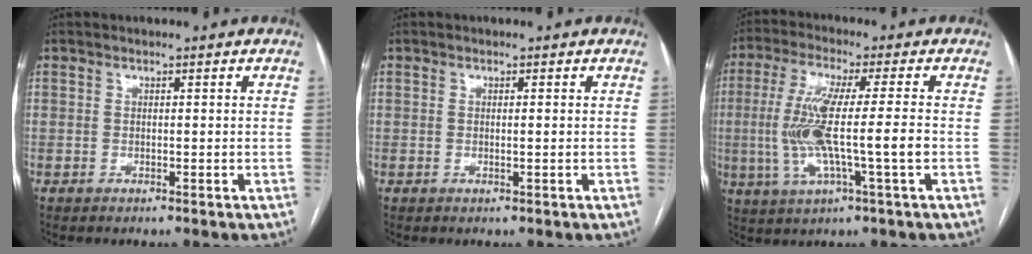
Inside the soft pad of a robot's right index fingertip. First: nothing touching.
{"total": 0.6, "force": [0.0, -0.1, 0.6], "torque": [-0.011, -0.001, 0.001]}
{"total": 11.7, "force": [-1.2, 0.3, 11.6], "torque": [-0.236, -0.003, -0.024]}